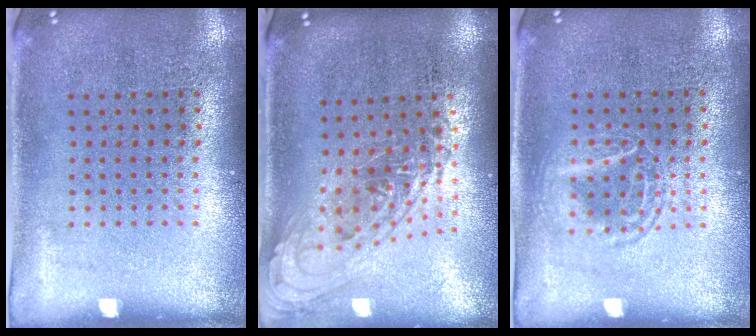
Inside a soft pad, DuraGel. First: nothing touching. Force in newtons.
{"total": 1.1, "press": 1.0, "slide": 0.4}
{"total": 1.2, "press": 1.1, "slide": 0.2}